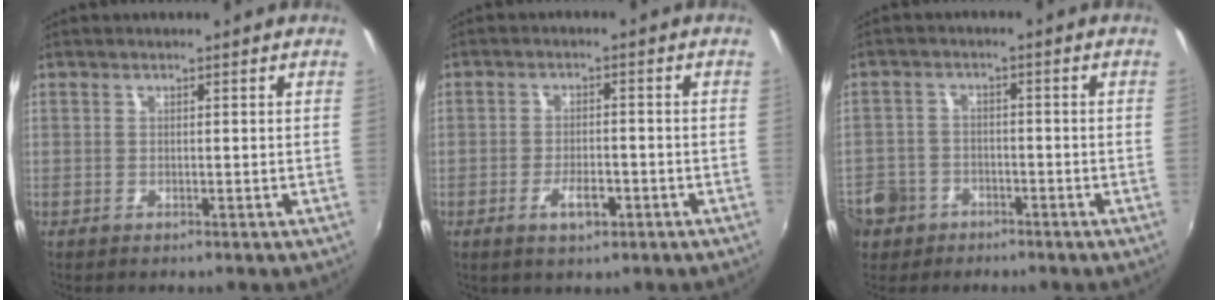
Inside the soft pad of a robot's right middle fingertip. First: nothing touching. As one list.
[{"total": 4.4, "force": [-2.2, 1.9, 3.3], "torque": [-0.069, -0.003, -0.034]}, {"total": 10.4, "force": [-5.0, 8.6, 3.1], "torque": [-0.106, 0.018, -0.081]}]